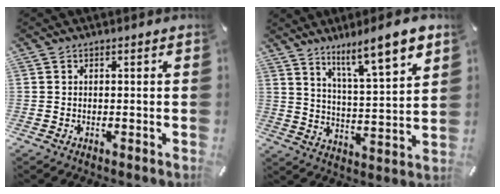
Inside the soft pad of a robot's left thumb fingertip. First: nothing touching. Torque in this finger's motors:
{"motor_torque": [0.95, -0.12, 1.48, -1.28, 0.12]}